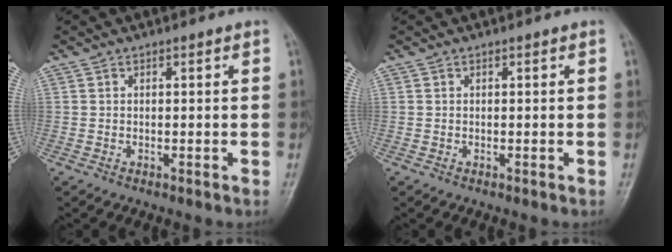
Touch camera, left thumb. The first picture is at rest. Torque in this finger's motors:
{"motor_torque": [0.00, 0.00, 0.10, 0.06, 0.00]}